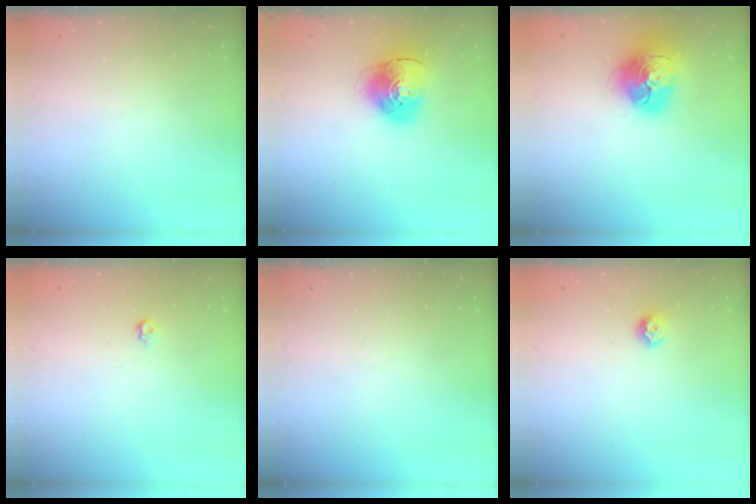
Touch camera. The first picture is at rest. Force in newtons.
{"total": 9.9, "press": 9.8, "slide": 1.4}
{"total": 18.4, "press": 18.3, "slide": 1.8}
{"total": 3.9, "press": 3.8, "slide": 0.8}
{"total": 0.0}
{"total": 6.4, "press": 6.3, "slide": 0.9}